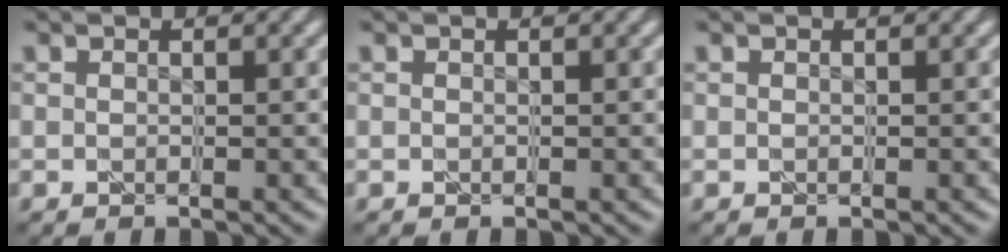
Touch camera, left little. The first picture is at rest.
{"total": 0.0}
{"total": 0.0}